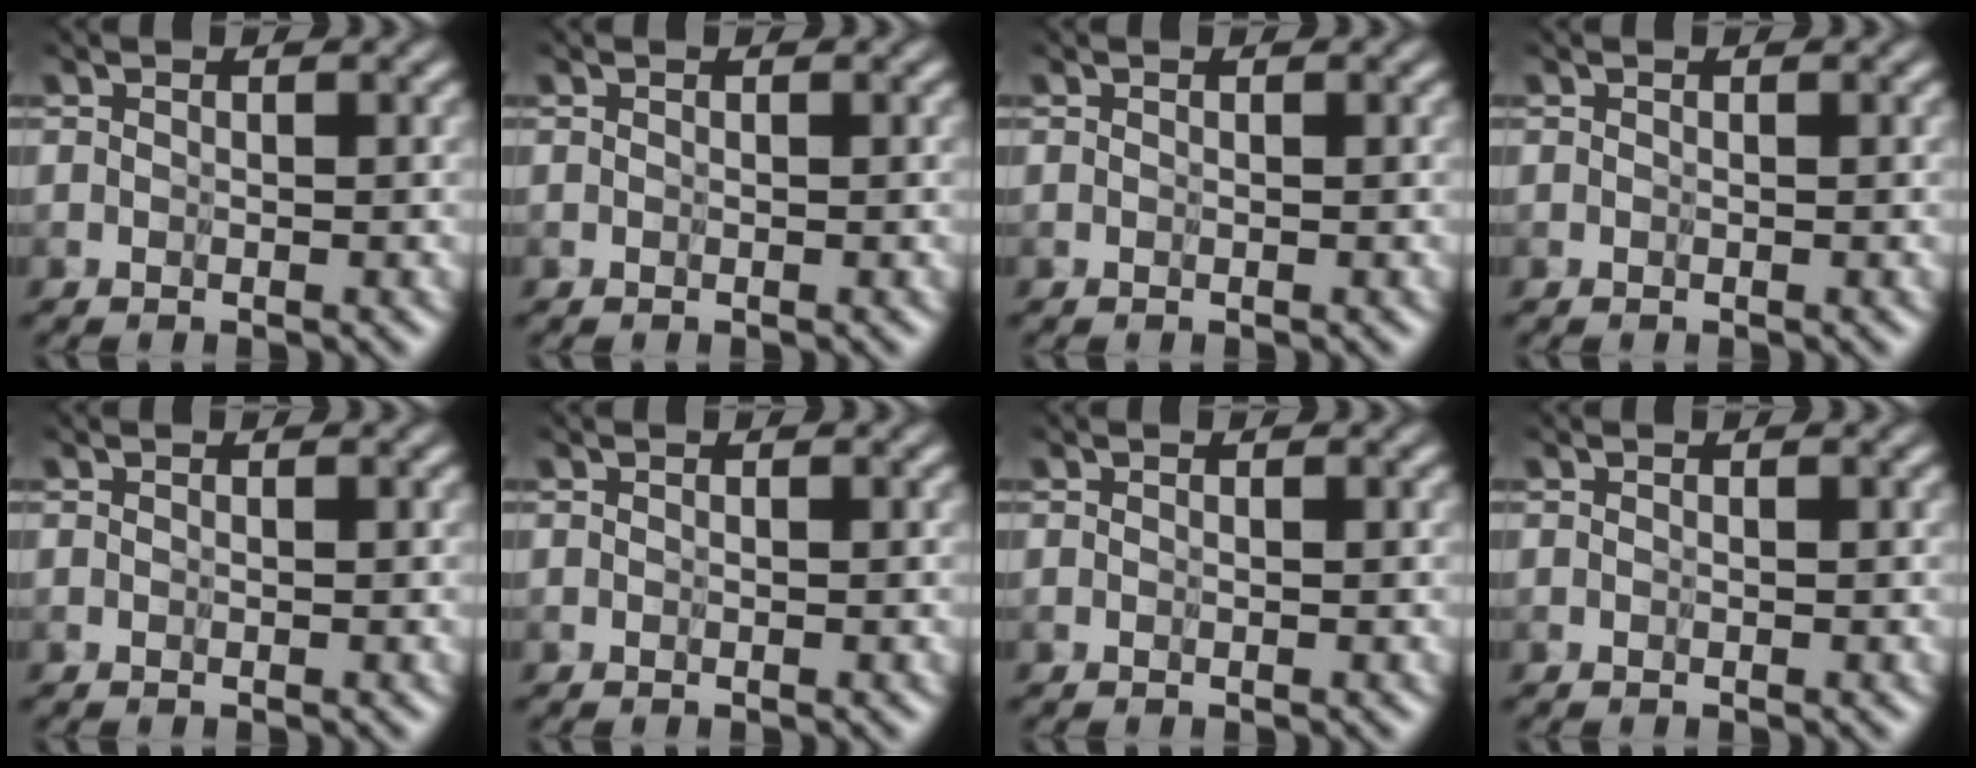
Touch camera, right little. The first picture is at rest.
{"total": 0.0}
{"total": 0.0}
{"total": 0.0}
{"total": 0.0}
{"total": 0.0}
{"total": 0.0}
{"total": 0.0}